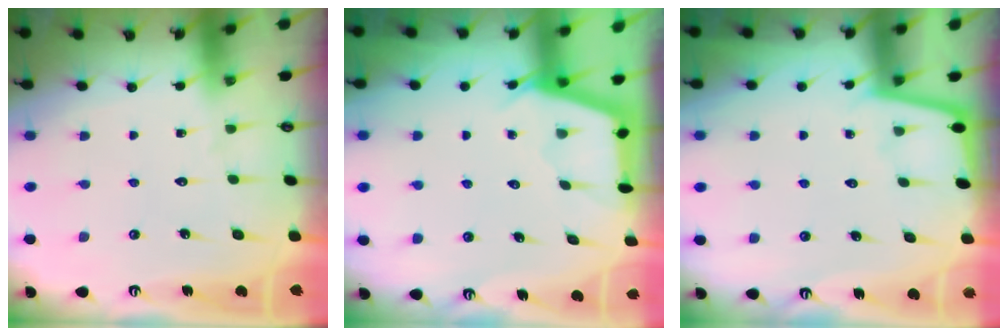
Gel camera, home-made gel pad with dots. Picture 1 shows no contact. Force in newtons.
{"total": 2.9, "press": 2.9, "slide": 0.3}
{"total": 1.8, "press": 1.8, "slide": 0.4}